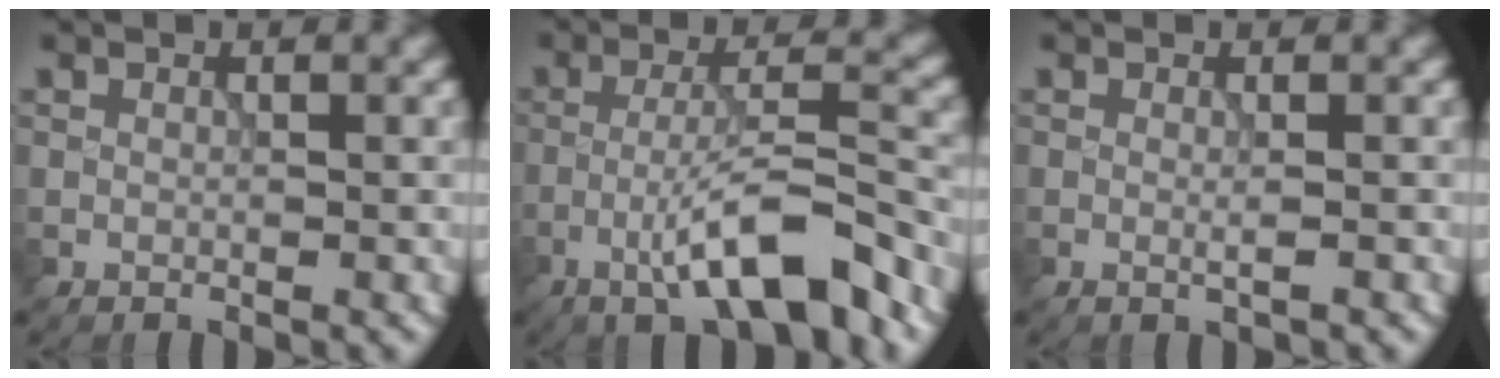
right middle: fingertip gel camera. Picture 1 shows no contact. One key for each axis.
{"total": 7.7, "fx": -4.1, "fy": 1.4, "fz": 6.4, "tx": -0.107, "ty": 0.015, "tz": -0.070}
{"total": 0.9, "fx": -0.1, "fy": 0.1, "fz": 0.9, "tx": -0.014, "ty": -0.002, "tz": -0.004}